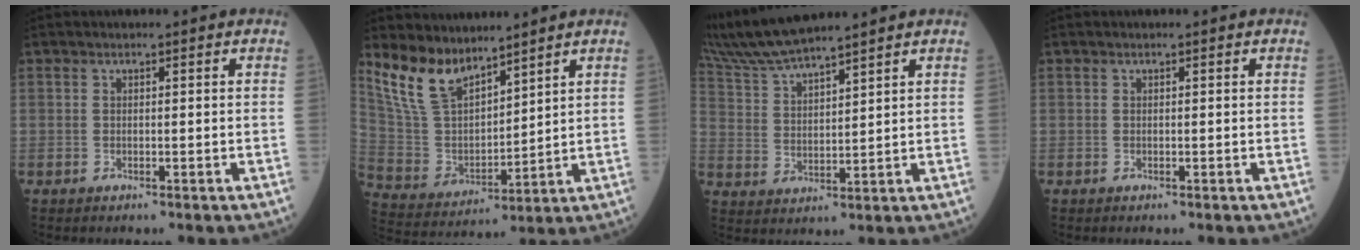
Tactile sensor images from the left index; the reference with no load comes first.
{"total": 10.5, "force": [8.8, 4.0, 4.2], "torque": [-0.096, 0.012, 0.194]}
{"total": 10.7, "force": [9.8, -0.1, 4.1], "torque": [-0.093, 0.023, 0.196]}
{"total": 0.0}